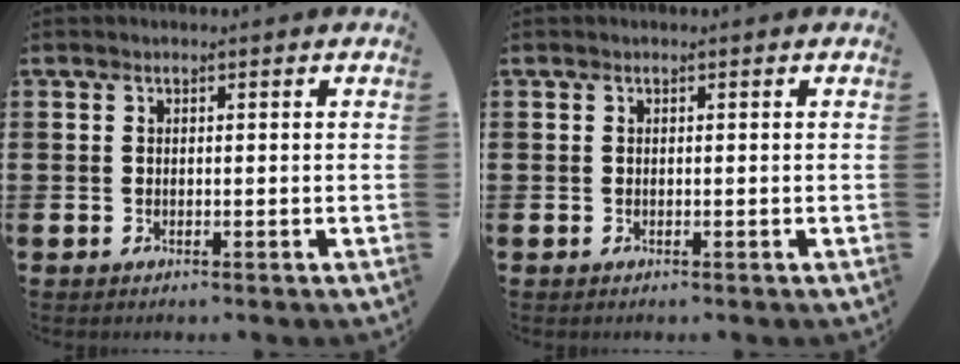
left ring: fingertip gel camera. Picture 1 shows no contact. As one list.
[{"total": 0.0}]